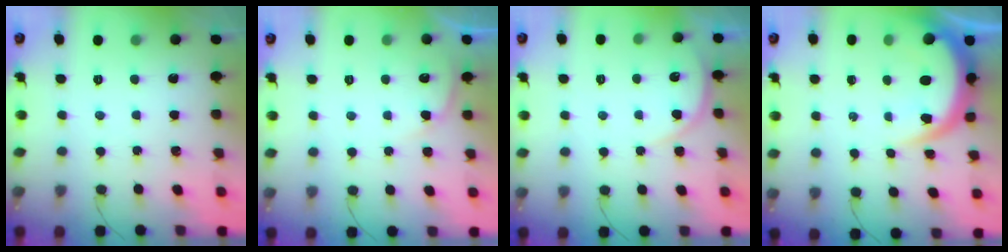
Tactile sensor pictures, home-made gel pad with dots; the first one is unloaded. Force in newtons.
{"total": 5.0, "press": 4.6, "slide": 1.8}
{"total": 4.9, "press": 4.9, "slide": 0.5}
{"total": 8.2, "press": 8.1, "slide": 1.0}